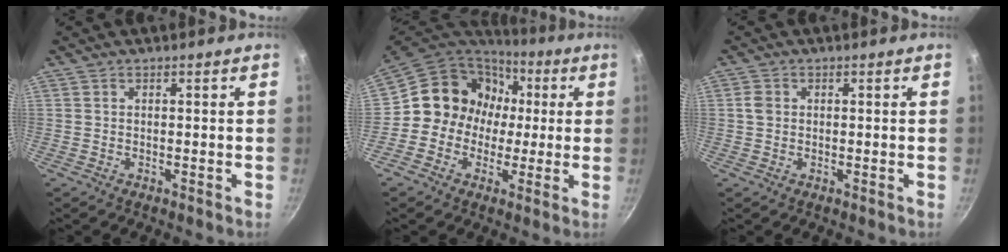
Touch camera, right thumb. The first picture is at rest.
{"total": 14.5, "force": [0.9, 13.1, 6.0], "torque": [-0.053, 0.037, -0.001]}
{"total": 1.9, "force": [0.1, 1.7, 0.9], "torque": [-0.012, 0.006, 0.000]}